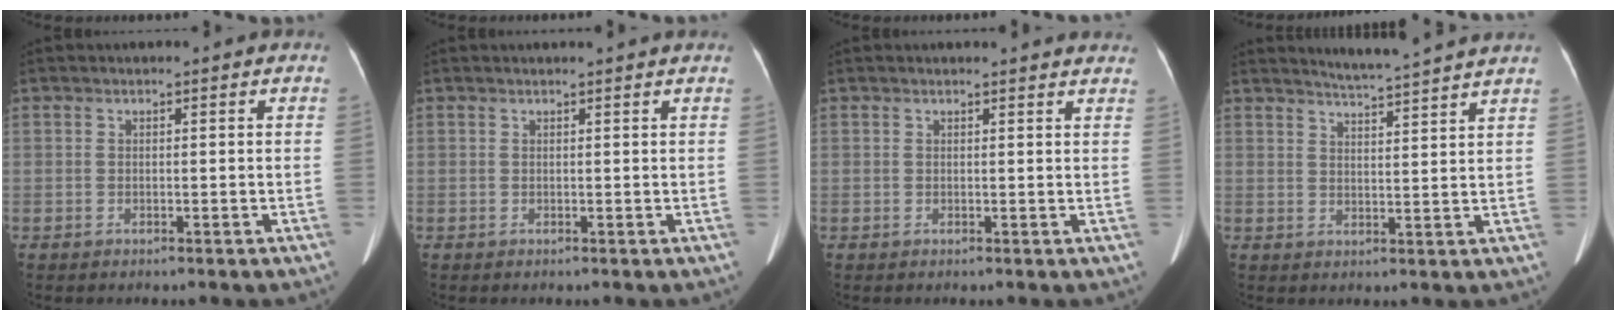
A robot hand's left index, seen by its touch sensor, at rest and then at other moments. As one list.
[{"total": 2.2, "force": [2.1, -0.3, 0.7], "torque": [-0.015, 0.006, 0.023]}, {"total": 6.4, "force": [6.2, 0.8, 1.5], "torque": [-0.012, -0.002, 0.045]}, {"total": 8.1, "force": [7.6, -1.3, 2.5], "torque": [-0.049, 0.004, 0.103]}]